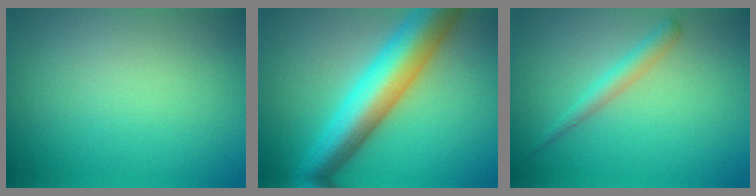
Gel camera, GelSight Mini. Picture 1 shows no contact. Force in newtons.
{"total": 9.0, "press": 9.0, "slide": 0.2}
{"total": 1.8, "press": 1.8, "slide": 0.1}